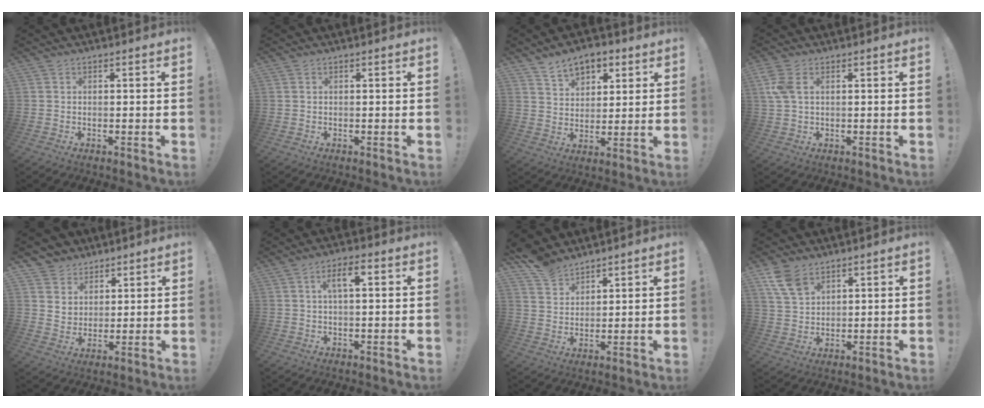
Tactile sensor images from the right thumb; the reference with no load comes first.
{"total": 0.0}
{"total": 9.5, "force": [6.0, 6.1, 4.1], "torque": [-0.055, -0.029, 0.114]}
{"total": 5.3, "force": [1.6, 2.7, 4.3], "torque": [-0.095, 0.002, 0.028]}
{"total": 7.0, "force": [4.2, 5.6, 0.3], "torque": [-0.002, -0.037, 0.085]}
{"total": 5.7, "force": [1.5, 1.9, 5.2], "torque": [-0.084, 0.003, 0.019]}
{"total": 8.5, "force": [7.0, 4.3, 2.0], "torque": [-0.036, -0.048, 0.138]}
{"total": 8.2, "force": [5.4, 4.5, 4.4], "torque": [-0.081, -0.018, 0.108]}